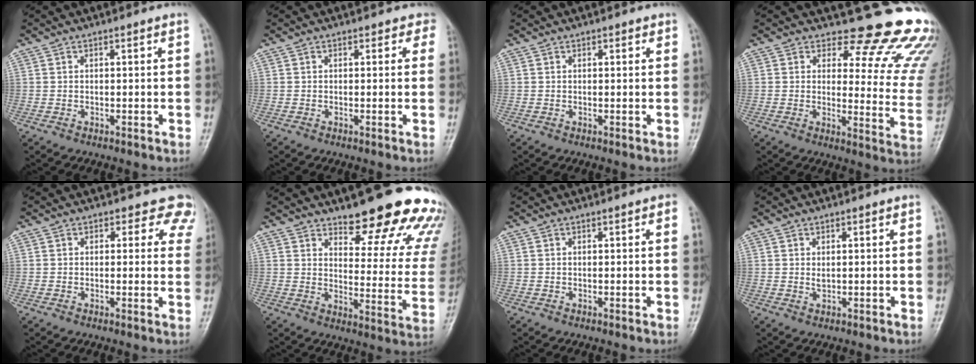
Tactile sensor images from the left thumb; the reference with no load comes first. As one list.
[{"total": 1.9, "force": [1.2, 1.4, 0.4], "torque": [0.021, -0.004, -0.006]}, {"total": 1.0, "force": [0.6, 0.7, 0.4], "torque": [0.004, -0.001, 0.003]}, {"total": 18.4, "force": [15.5, 6.9, 7.0], "torque": [-0.029, -0.136, 0.161]}, {"total": 6.2, "force": [4.8, 3.8, 0.7], "torque": [0.045, -0.017, 0.025]}, {"total": 22.5, "force": [16.9, 7.1, 13.0], "torque": [-0.121, -0.104, 0.206]}, {"total": 1.2, "force": [0.5, 0.4, 1.0], "torque": [-0.011, 0.002, 0.003]}, {"total": 1.3, "force": [0.4, 0.7, 1.0], "torque": [-0.013, -0.004, 0.009]}]